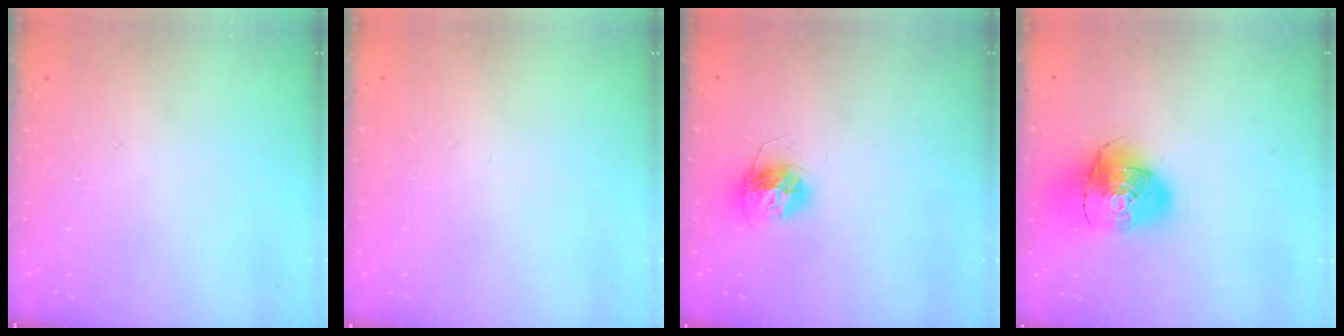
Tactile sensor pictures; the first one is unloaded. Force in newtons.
{"total": 0.9, "press": 0.9, "slide": 0.1}
{"total": 11.9, "press": 11.9, "slide": 1.0}
{"total": 15.6, "press": 15.4, "slide": 2.4}